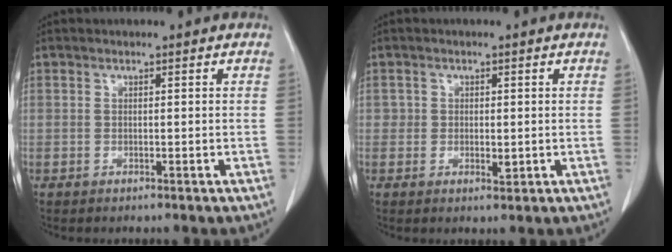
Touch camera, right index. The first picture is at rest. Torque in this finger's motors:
{"motor_torque": [-0.07, 0.07, -0.02, 0.00]}